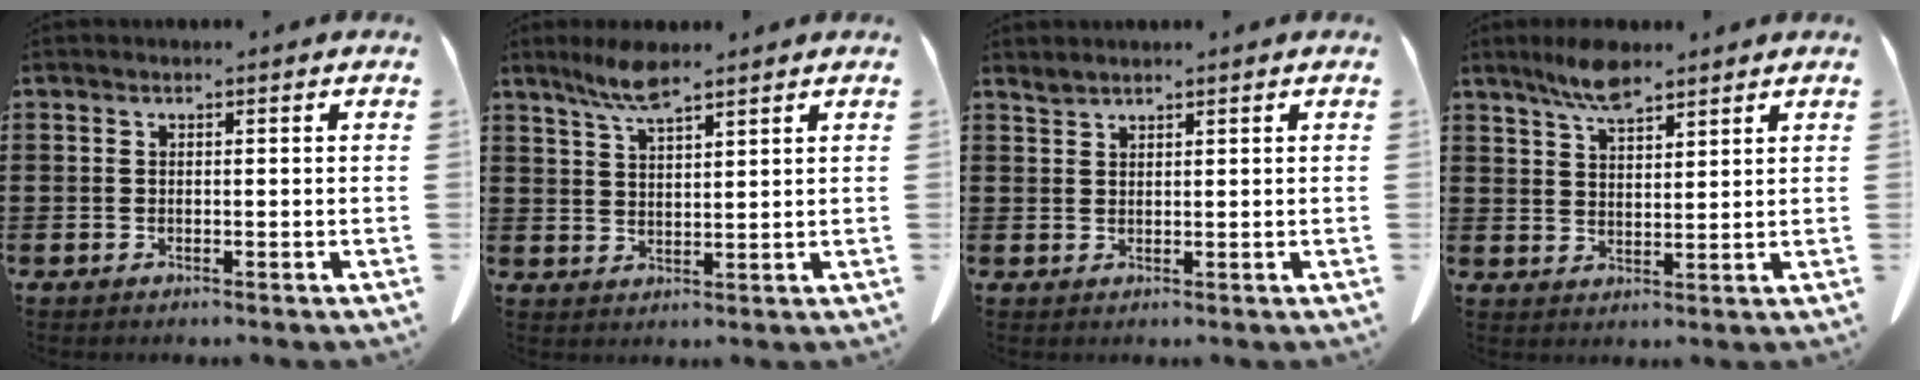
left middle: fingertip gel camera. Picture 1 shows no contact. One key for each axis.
{"total": 5.4, "fx": 4.1, "fy": 0.9, "fz": 3.4, "tx": -0.077, "ty": -0.007, "tz": 0.073}
{"total": 1.3, "fx": 1.3, "fy": 0.1, "fz": 0.2, "tx": -0.007, "ty": -0.003, "tz": 0.025}
{"total": 5.6, "fx": 4.5, "fy": 1.5, "fz": 2.9, "tx": -0.068, "ty": -0.008, "tz": 0.083}